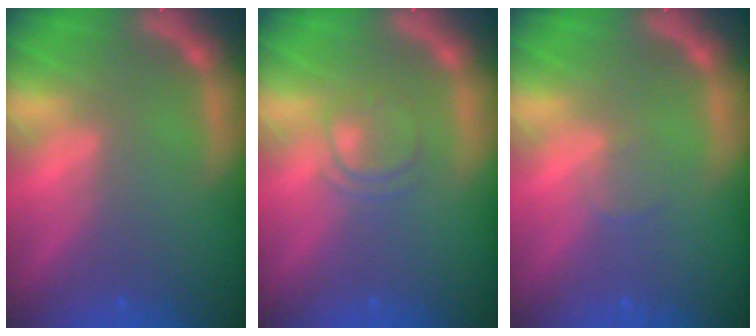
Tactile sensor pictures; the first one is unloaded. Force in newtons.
{"total": 2.4}
{"total": 1.0}